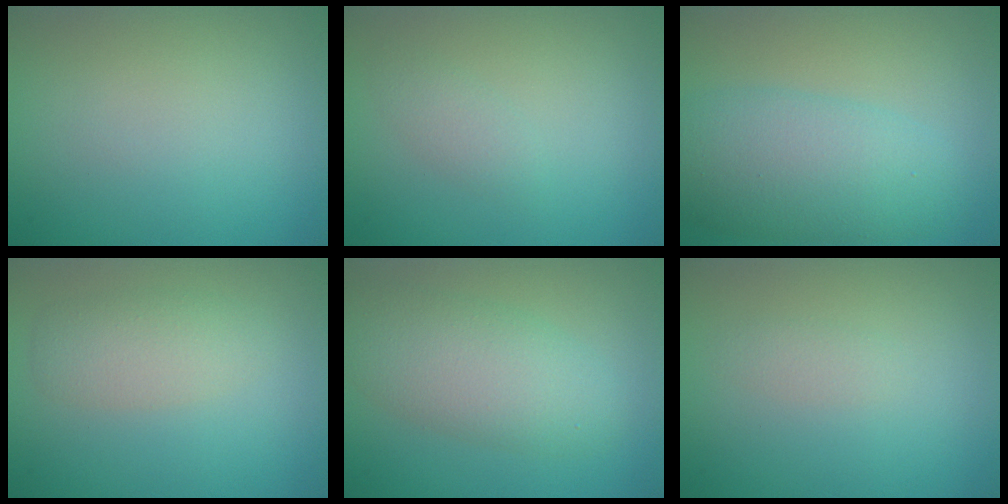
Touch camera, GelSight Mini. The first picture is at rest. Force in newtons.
{"total": 1.4, "press": 1.4, "slide": 0.1}
{"total": 6.7, "press": 6.7, "slide": 0.1}
{"total": 2.8, "press": 2.8, "slide": 0.2}
{"total": 5.7, "press": 5.7, "slide": 0.2}
{"total": 0.9, "press": 0.9, "slide": 0.0}